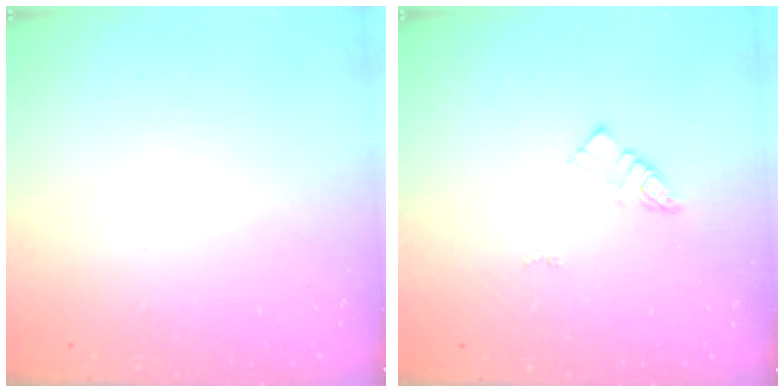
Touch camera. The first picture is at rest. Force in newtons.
{"total": 3.9, "press": 3.9, "slide": 0.3}